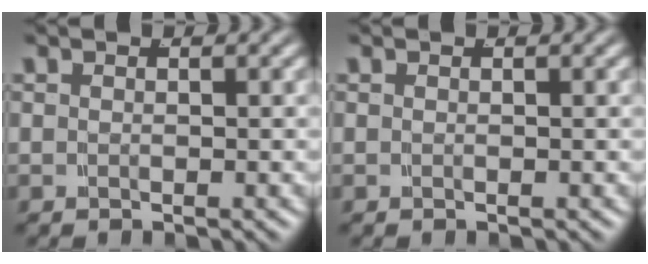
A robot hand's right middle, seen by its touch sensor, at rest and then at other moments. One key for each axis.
{"total": 0.0}